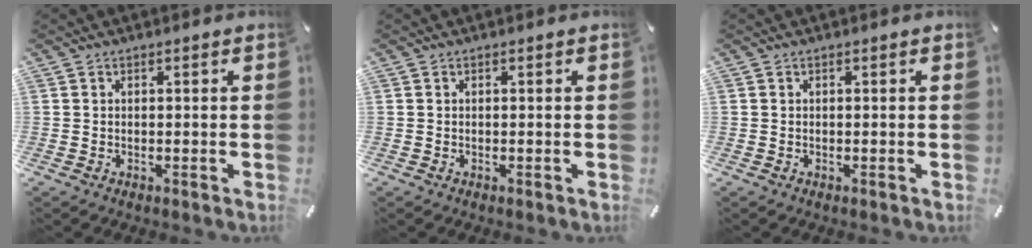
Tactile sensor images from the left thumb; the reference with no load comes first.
{"total": 0.0}
{"total": 0.0}